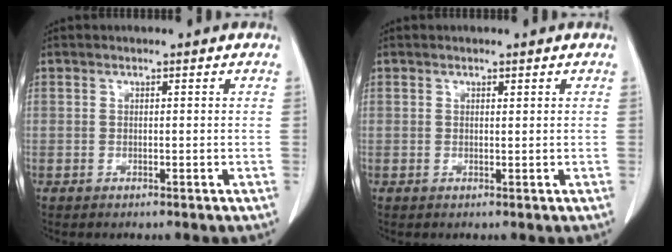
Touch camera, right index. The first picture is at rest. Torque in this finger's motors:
{"motor_torque": [-0.10, 0.13, 0.03, -0.01]}